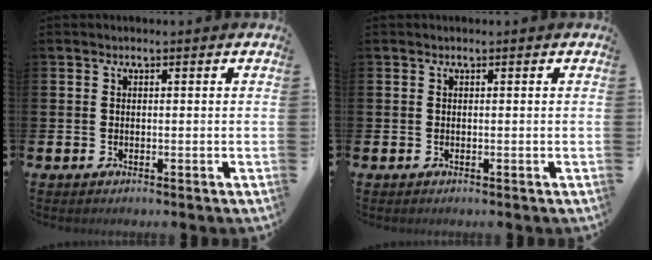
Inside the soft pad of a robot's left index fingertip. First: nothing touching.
{"total": 0.0}